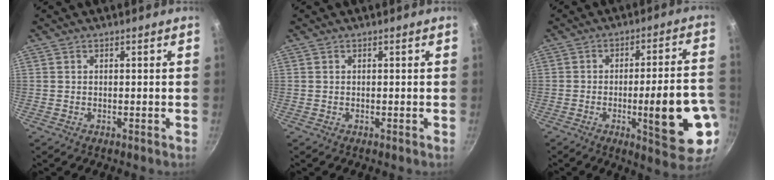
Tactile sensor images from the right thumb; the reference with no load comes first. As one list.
[{"total": 0.0}, {"total": 17.1, "force": [-4.6, 3.9, 16.0], "torque": [-0.203, 0.020, -0.056]}]